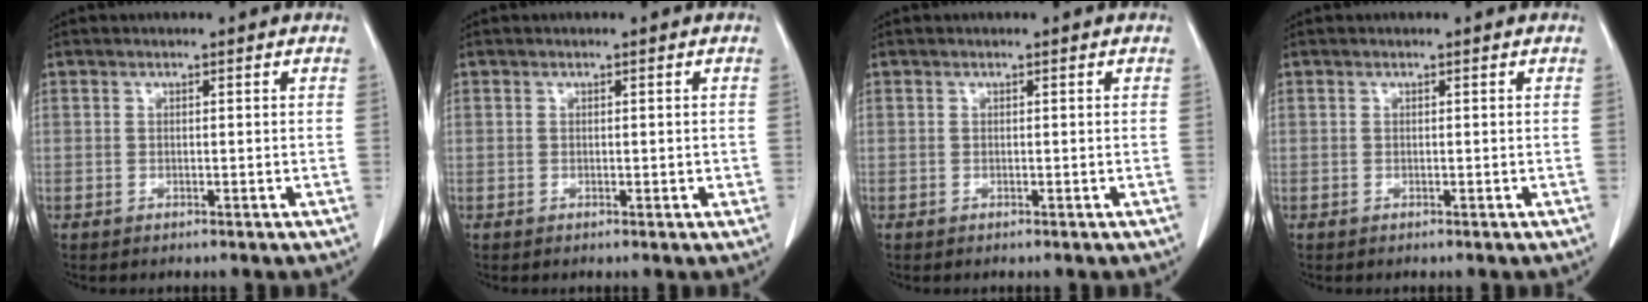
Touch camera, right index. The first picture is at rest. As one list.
[{"total": 1.1, "force": [0.0, 0.7, 0.9], "torque": [-0.011, 0.001, 0.003]}, {"total": 0.0}, {"total": 0.0}]